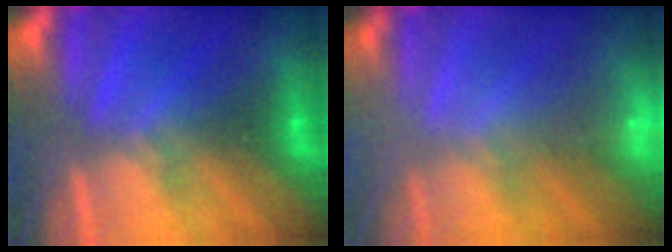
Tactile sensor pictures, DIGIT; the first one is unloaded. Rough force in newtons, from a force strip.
{"total": 2.3}